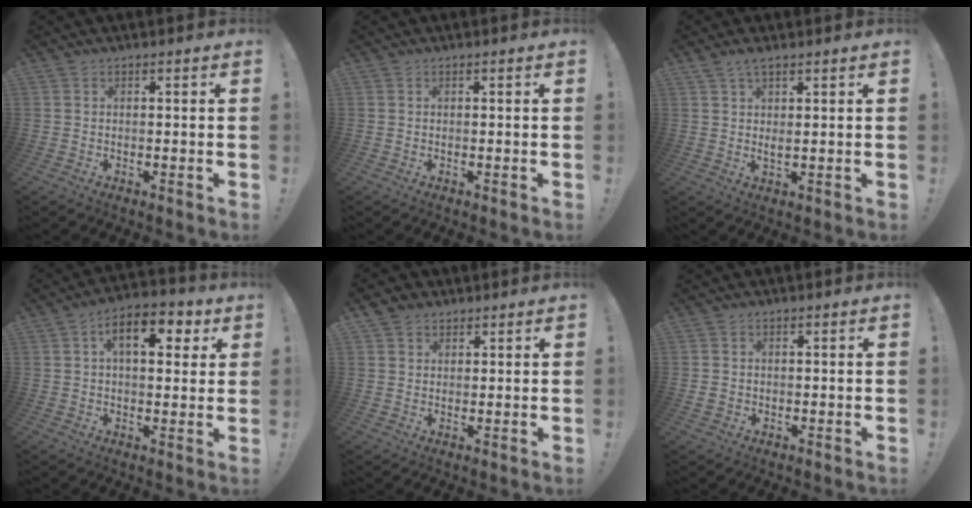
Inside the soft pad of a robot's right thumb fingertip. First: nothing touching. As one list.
[{"total": 0.0}, {"total": 3.5, "force": [2.3, 0.7, 2.6], "torque": [-0.047, -0.014, 0.039]}, {"total": 11.1, "force": [3.7, 5.9, 8.6], "torque": [-0.109, -0.005, 0.055]}, {"total": 3.8, "force": [2.5, 2.8, 0.7], "torque": [-0.008, -0.010, 0.047]}, {"total": 1.2, "force": [0.0, 1.1, 0.4], "torque": [-0.008, 0.004, -0.001]}]